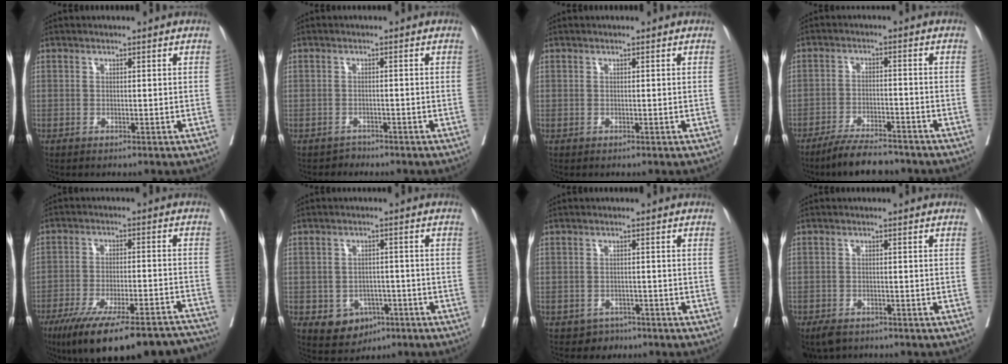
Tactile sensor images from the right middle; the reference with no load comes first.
{"total": 1.1, "force": [-1.0, 0.3, -0.5], "torque": [0.009, -0.002, -0.019]}
{"total": 0.0}
{"total": 7.8, "force": [-6.9, 1.3, 3.5], "torque": [-0.056, -0.015, -0.117]}
{"total": 23.7, "force": [-19.8, 4.0, 12.4], "torque": [-0.141, -0.009, -0.276]}
{"total": 5.6, "force": [-2.5, 4.4, 2.5], "torque": [-0.034, 0.003, -0.027]}
{"total": 2.3, "force": [-1.5, 1.7, -0.1], "torque": [-0.002, 0.009, -0.022]}
{"total": 5.0, "force": [-4.0, 2.5, 1.8], "torque": [-0.028, -0.005, -0.062]}